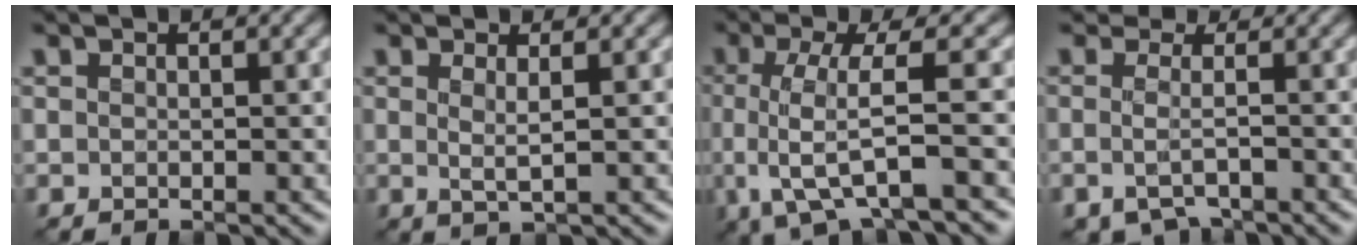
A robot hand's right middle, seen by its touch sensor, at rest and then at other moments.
{"total": 1.3, "force": [0.3, 0.0, 1.2], "torque": [-0.025, -0.005, 0.006]}
{"total": 6.1, "force": [-1.1, 1.4, 5.8], "torque": [-0.112, -0.006, -0.024]}
{"total": 3.0, "force": [-1.4, 2.1, 1.6], "torque": [-0.009, 0.002, -0.025]}